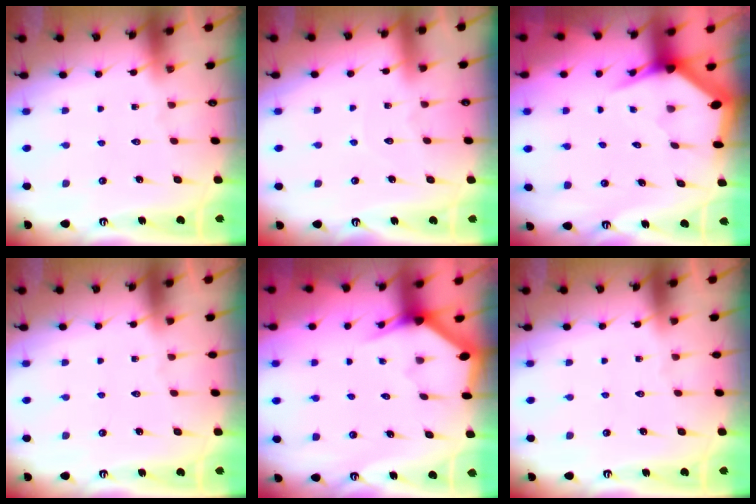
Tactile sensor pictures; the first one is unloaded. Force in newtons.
{"total": 2.9, "press": 2.9, "slide": 0.2}
{"total": 4.4, "press": 4.3, "slide": 0.5}
{"total": 0.0}
{"total": 3.2, "press": 3.2, "slide": 0.2}
{"total": 0.0}